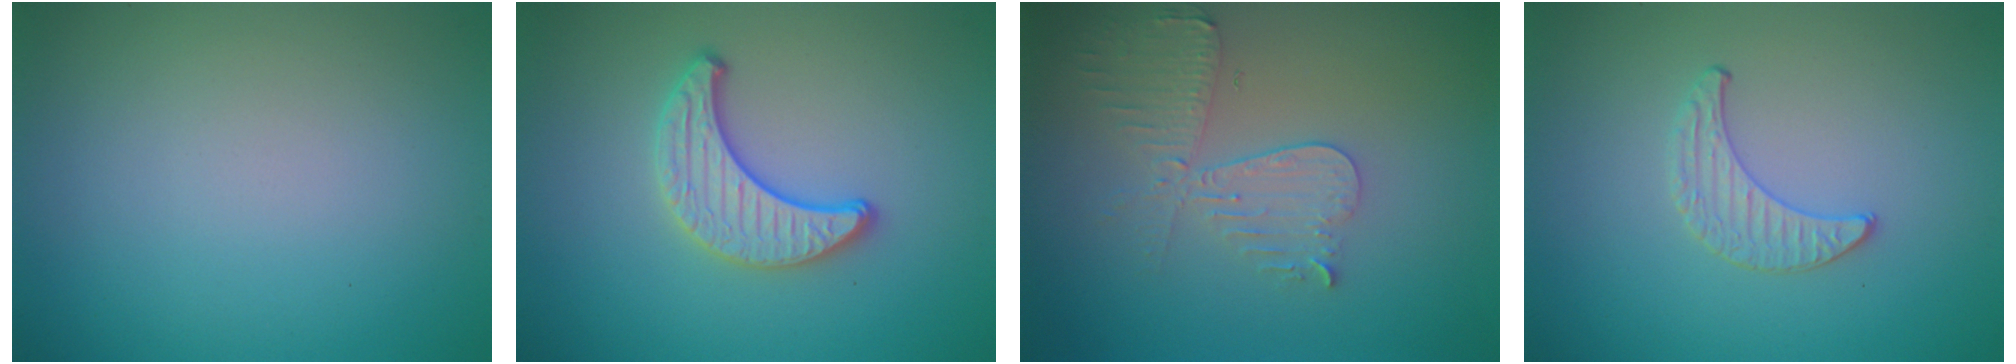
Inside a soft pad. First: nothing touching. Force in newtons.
{"total": 3.3, "press": 3.1, "slide": 1.3}
{"total": 3.9, "press": 3.4, "slide": 1.8}
{"total": 1.0, "press": 1.0, "slide": 0.3}